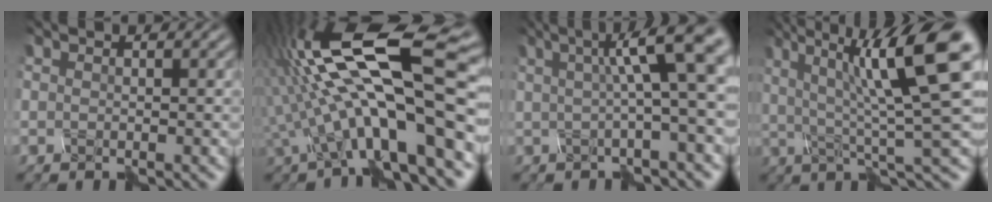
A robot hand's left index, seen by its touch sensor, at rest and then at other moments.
{"total": 12.7, "force": [-2.3, 2.8, 12.2], "torque": [-0.245, 0.001, -0.010]}
{"total": 5.2, "force": [0.4, -0.1, 5.2], "torque": [-0.087, -0.009, 0.035]}
{"total": 8.9, "force": [1.2, 1.1, 8.8], "torque": [-0.168, -0.014, 0.054]}